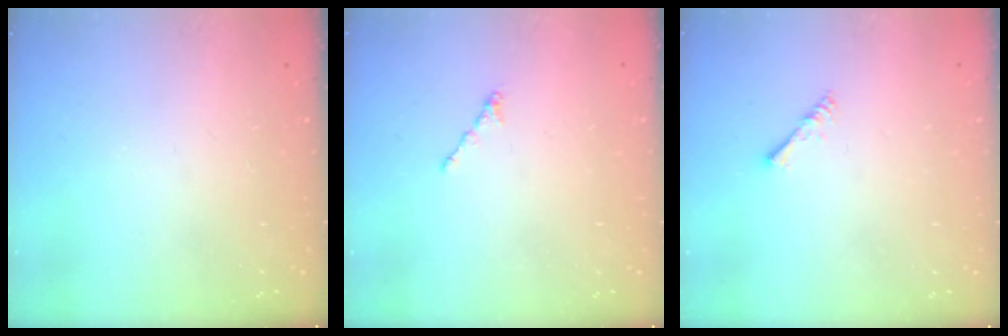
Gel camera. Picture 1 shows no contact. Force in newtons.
{"total": 0.5, "press": 0.4, "slide": 0.3}
{"total": 2.0, "press": 1.9, "slide": 0.4}